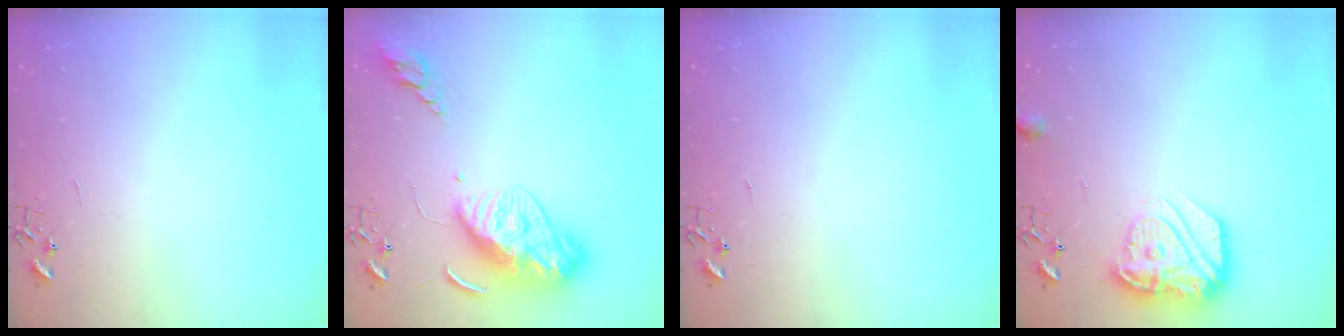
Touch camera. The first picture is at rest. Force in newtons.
{"total": 14.4, "press": 14.4, "slide": 1.3}
{"total": 0.0}
{"total": 17.2, "press": 17.2, "slide": 1.1}